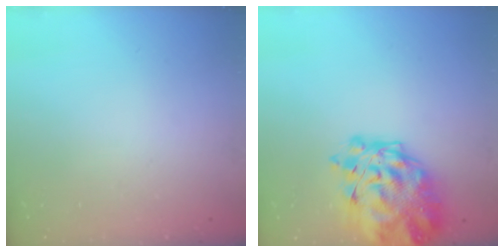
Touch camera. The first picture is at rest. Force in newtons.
{"total": 13.0, "press": 12.3, "slide": 4.4}